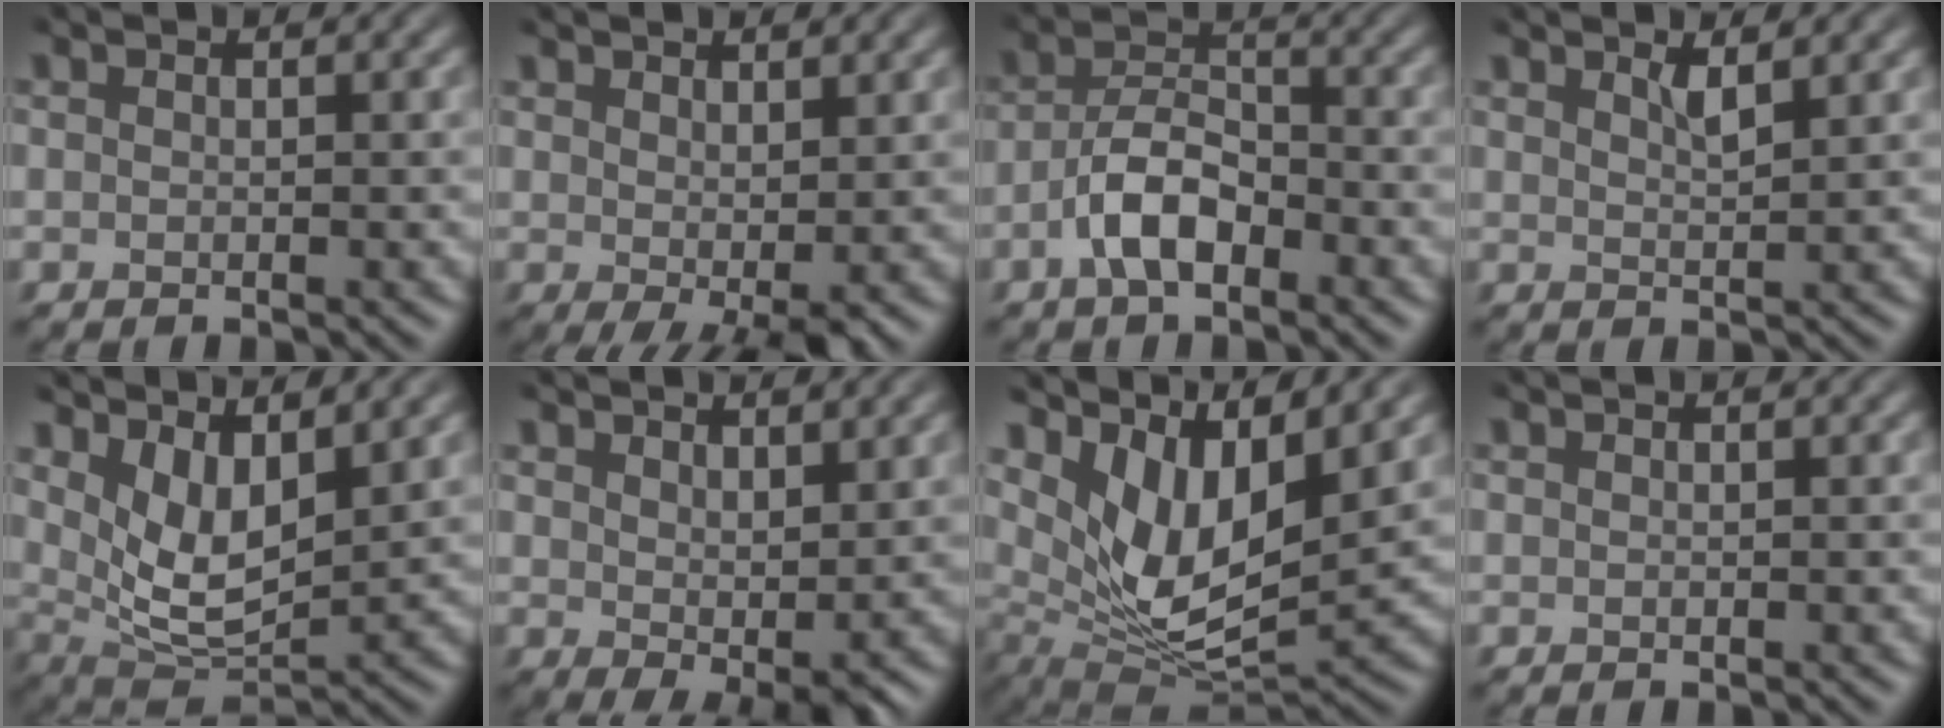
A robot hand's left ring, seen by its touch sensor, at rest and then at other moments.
{"total": 3.1, "force": [0.6, 1.1, 2.9], "torque": [-0.047, -0.006, 0.013]}
{"total": 4.3, "force": [-2.6, 1.6, 2.9], "torque": [-0.054, 0.003, -0.057]}
{"total": 0.9, "force": [0.7, -0.1, 0.5], "torque": [-0.010, -0.005, 0.012]}
{"total": 5.0, "force": [2.0, 2.2, 4.1], "torque": [-0.079, -0.021, 0.036]}
{"total": 3.7, "force": [1.8, 1.6, 2.8], "torque": [-0.044, -0.010, 0.035]}
{"total": 8.6, "force": [3.0, 4.1, 7.0], "torque": [-0.133, -0.018, 0.058]}
{"total": 0.0}